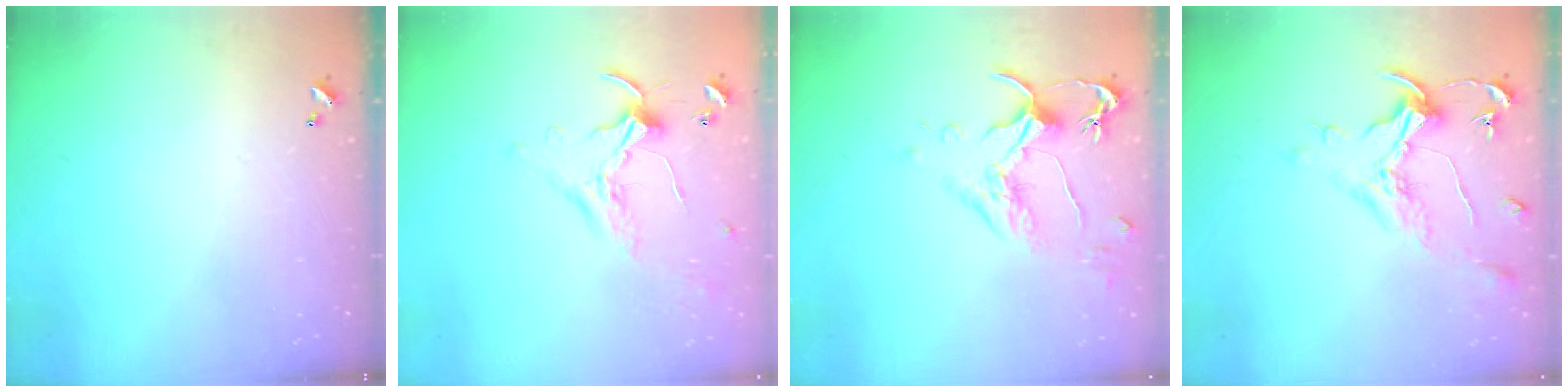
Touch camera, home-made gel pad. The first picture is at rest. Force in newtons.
{"total": 0.8, "press": 0.7, "slide": 0.4}
{"total": 1.6, "press": 1.4, "slide": 0.7}
{"total": 1.6, "press": 1.4, "slide": 0.7}